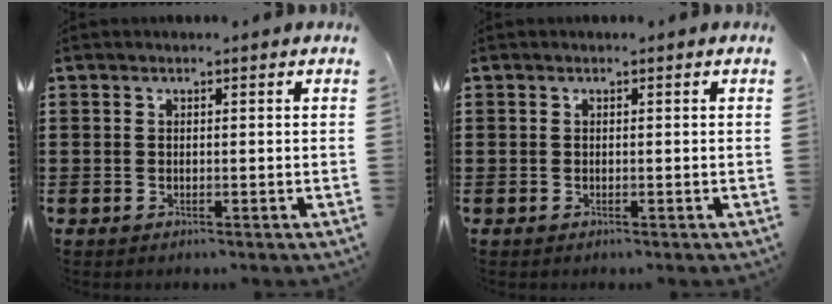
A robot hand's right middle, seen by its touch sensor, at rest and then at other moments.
{"total": 0.0}